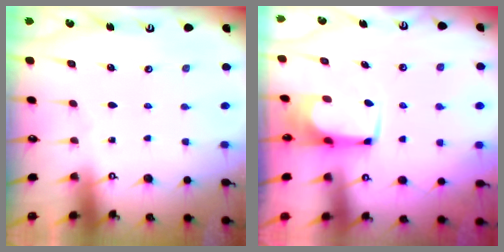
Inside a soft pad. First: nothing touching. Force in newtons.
{"total": 1.4, "press": 1.4, "slide": 0.1}